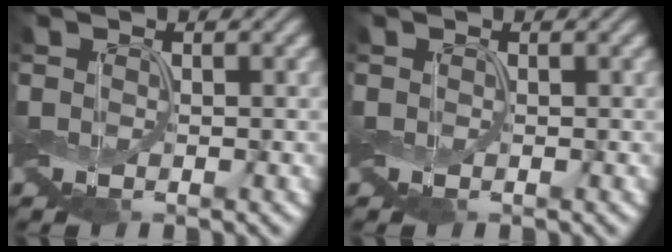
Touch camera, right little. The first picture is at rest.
{"total": 0.0}